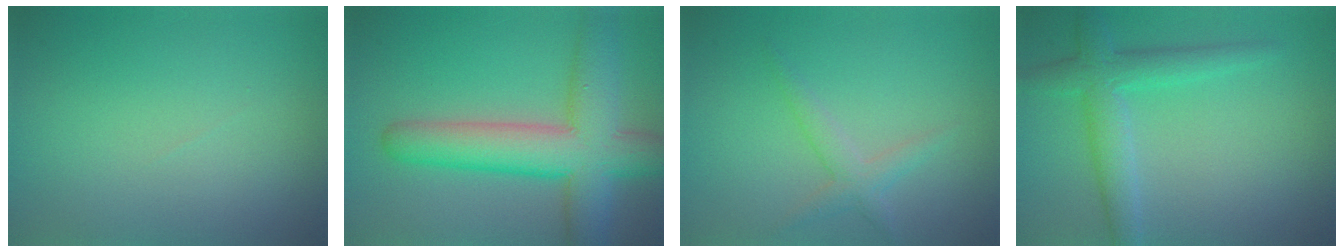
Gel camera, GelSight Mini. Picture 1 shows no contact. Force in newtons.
{"total": 8.6, "press": 8.6, "slide": 0.3}
{"total": 1.8, "press": 1.8, "slide": 0.1}
{"total": 3.6, "press": 3.6, "slide": 0.1}